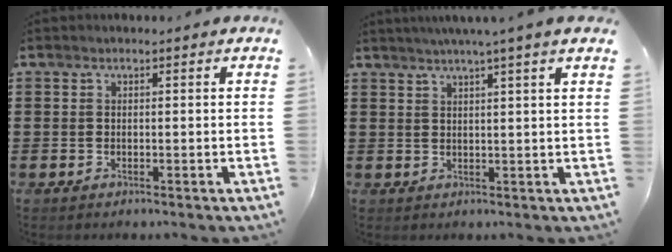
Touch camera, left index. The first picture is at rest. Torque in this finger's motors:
{"motor_torque": [1.27, -0.86, 0.63, 0.21]}